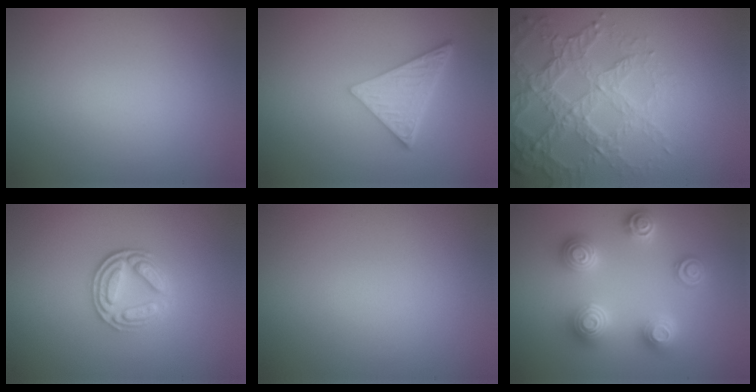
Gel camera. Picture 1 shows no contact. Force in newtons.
{"total": 5.1, "press": 3.7, "slide": 3.5}
{"total": 6.8, "press": 5.0, "slide": 4.7}
{"total": 3.6, "press": 3.2, "slide": 1.8}
{"total": 0.0}
{"total": 4.8, "press": 4.7, "slide": 0.6}